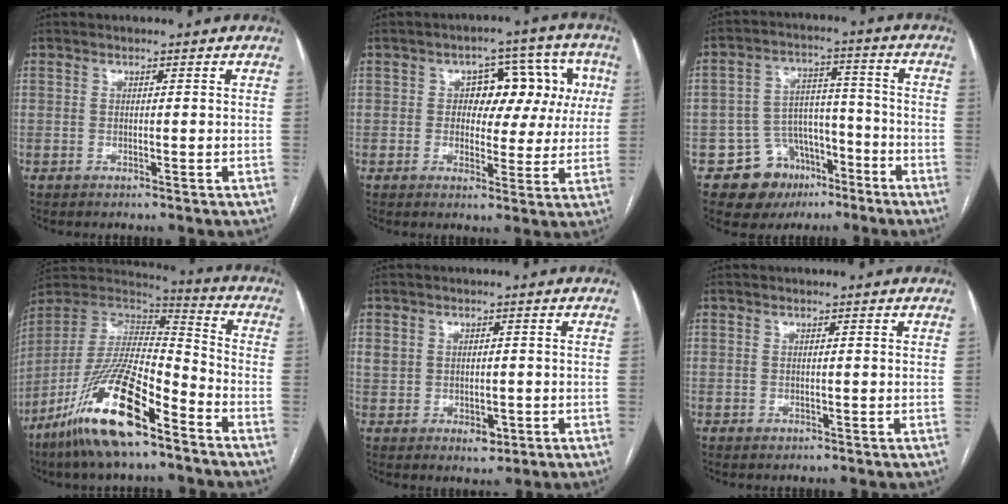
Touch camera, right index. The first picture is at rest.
{"total": 9.7, "force": [1.7, 6.2, 7.2], "torque": [-0.069, 0.038, 0.024]}
{"total": 9.9, "force": [-5.9, 7.5, 2.8], "torque": [-0.033, 0.042, -0.083]}
{"total": 19.5, "force": [-12.1, 3.8, 14.8], "torque": [-0.314, -0.026, -0.226]}
{"total": 4.2, "force": [-0.4, 3.3, 2.5], "torque": [-0.038, 0.010, 0.009]}
{"total": 0.0}